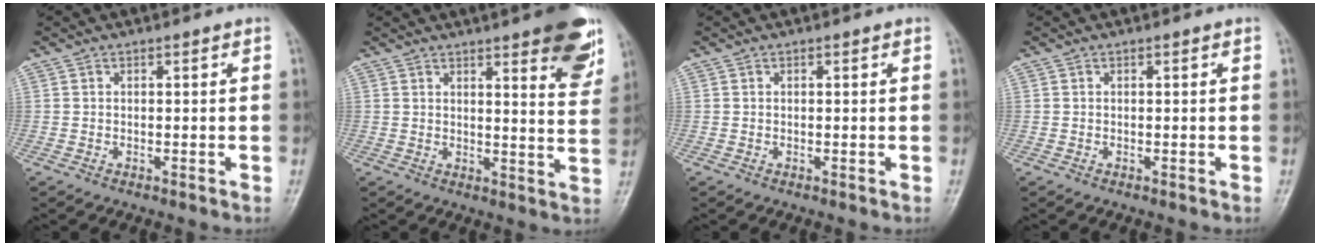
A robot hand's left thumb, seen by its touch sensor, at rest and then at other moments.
{"total": 13.1, "force": [7.7, 3.3, 10.1], "torque": [-0.096, -0.038, 0.092]}
{"total": 0.0}
{"total": 0.0}